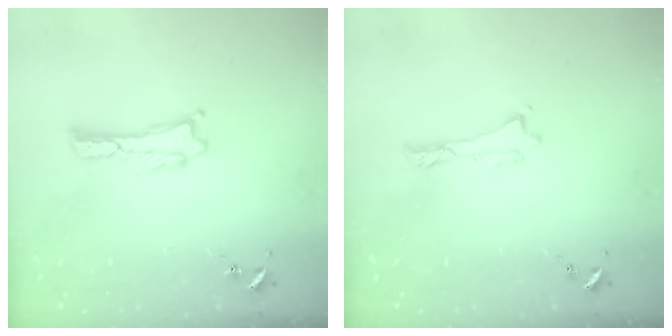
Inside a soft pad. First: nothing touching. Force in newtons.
{"total": 0.0}